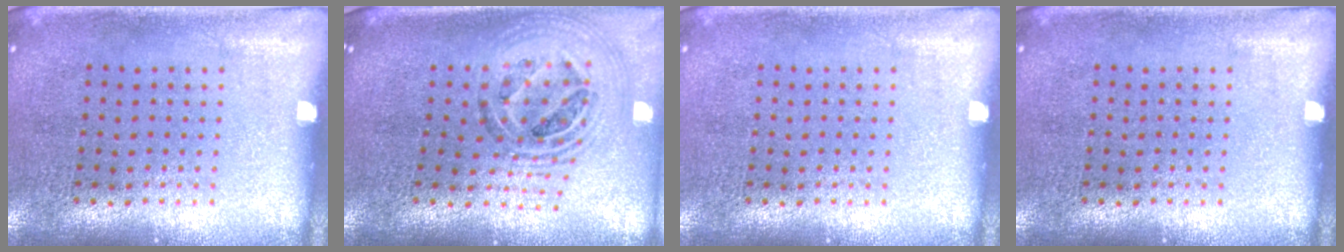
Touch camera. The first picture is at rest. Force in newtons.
{"total": 1.6, "press": 1.4, "slide": 0.8}
{"total": 0.0}
{"total": 0.0}